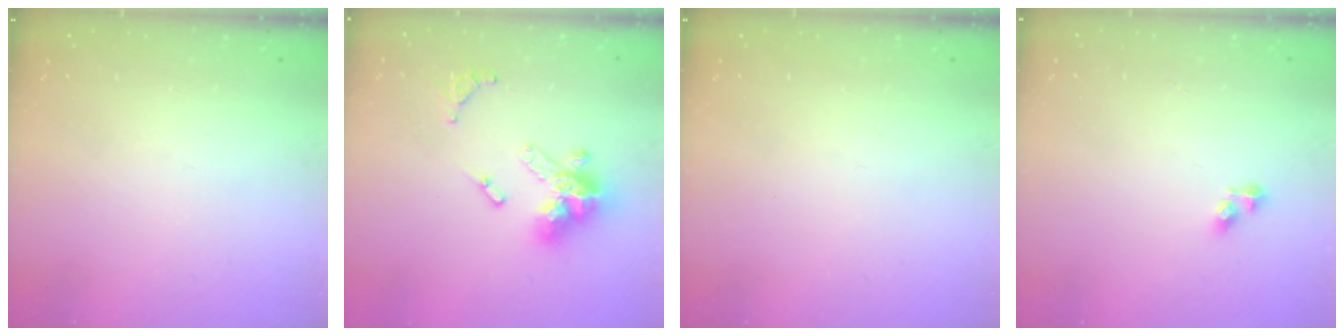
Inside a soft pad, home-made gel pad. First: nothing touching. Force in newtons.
{"total": 15.9, "press": 15.8, "slide": 1.3}
{"total": 0.0}
{"total": 3.3, "press": 3.3, "slide": 0.3}